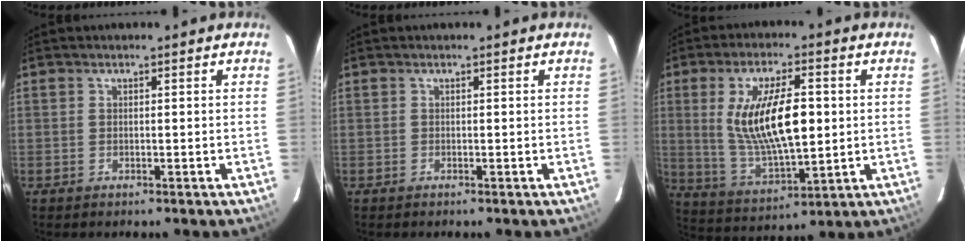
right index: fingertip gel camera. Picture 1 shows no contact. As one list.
[{"total": 0.0}, {"total": 15.9, "force": [1.8, 5.9, 14.6], "torque": [-0.274, -0.006, 0.047]}]